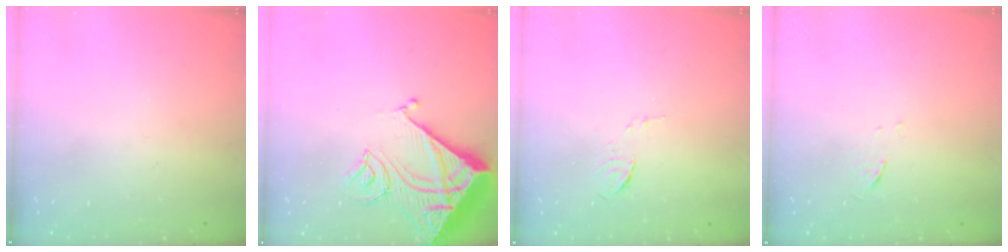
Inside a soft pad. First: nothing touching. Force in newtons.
{"total": 14.7, "press": 14.6, "slide": 1.6}
{"total": 5.0, "press": 4.9, "slide": 1.2}
{"total": 3.1, "press": 2.8, "slide": 1.2}